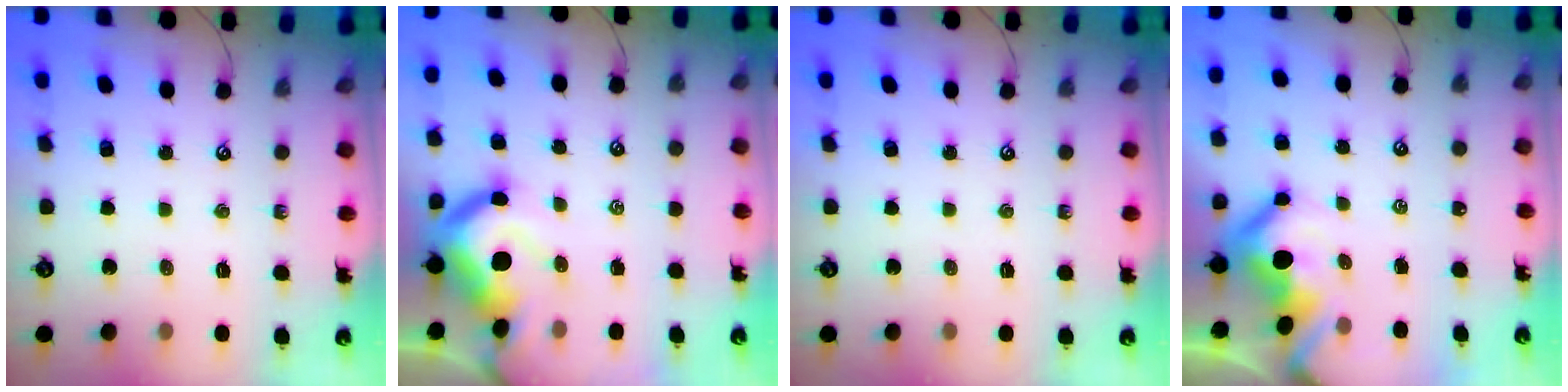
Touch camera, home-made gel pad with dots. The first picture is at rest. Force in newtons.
{"total": 13.2, "press": 13.0, "slide": 2.1}
{"total": 0.0}
{"total": 9.4, "press": 9.4, "slide": 1.2}